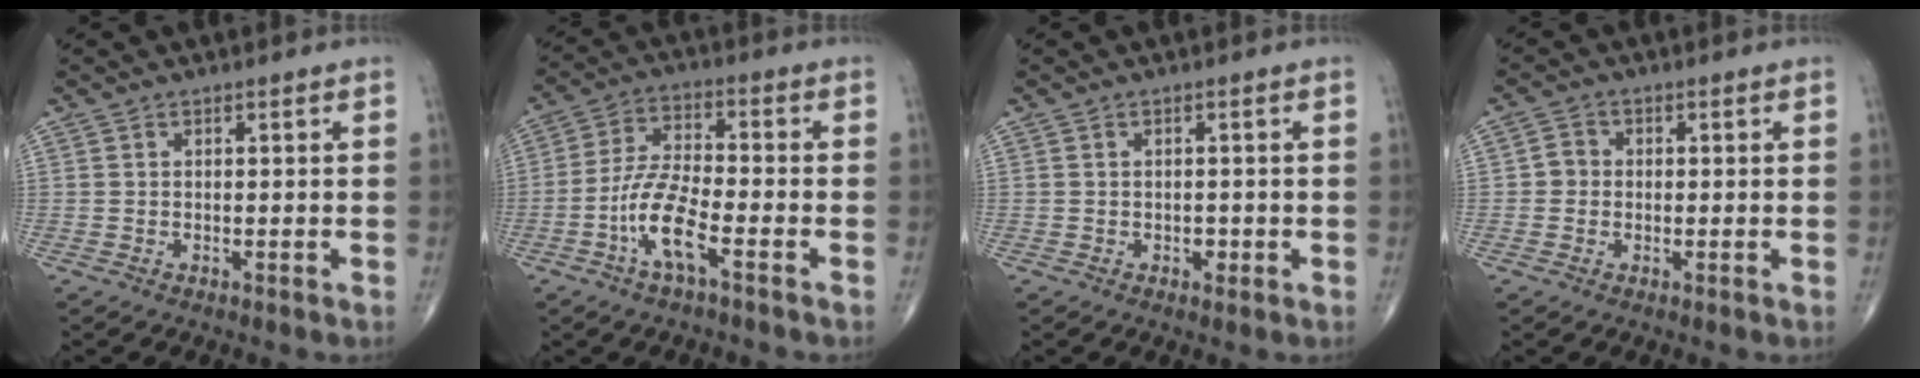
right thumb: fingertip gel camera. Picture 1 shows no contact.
{"total": 9.8, "force": [-4.4, 2.5, 8.4], "torque": [-0.180, 0.025, -0.087]}
{"total": 1.4, "force": [-0.5, 1.0, 0.9], "torque": [-0.008, 0.002, -0.007]}
{"total": 2.5, "force": [-0.3, 2.3, 0.9], "torque": [-0.002, 0.007, -0.012]}